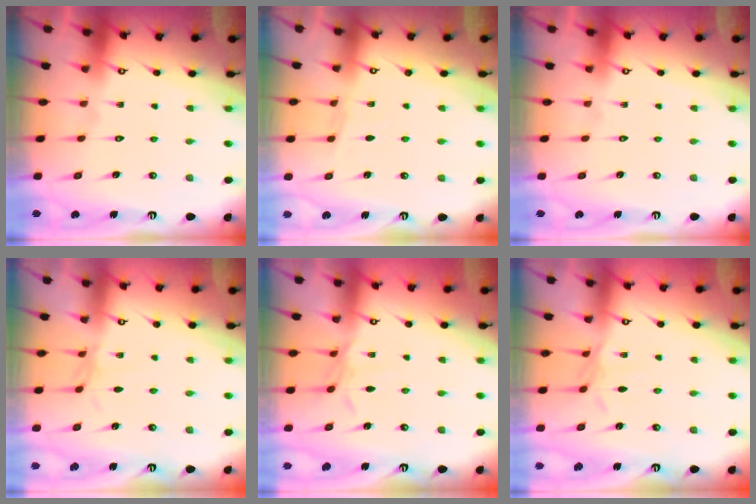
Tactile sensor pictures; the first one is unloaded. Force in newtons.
{"total": 2.4, "press": 2.4, "slide": 0.4}
{"total": 0.0}
{"total": 2.1, "press": 2.1, "slide": 0.5}
{"total": 4.5, "press": 4.5, "slide": 0.5}
{"total": 2.9, "press": 2.9, "slide": 0.6}